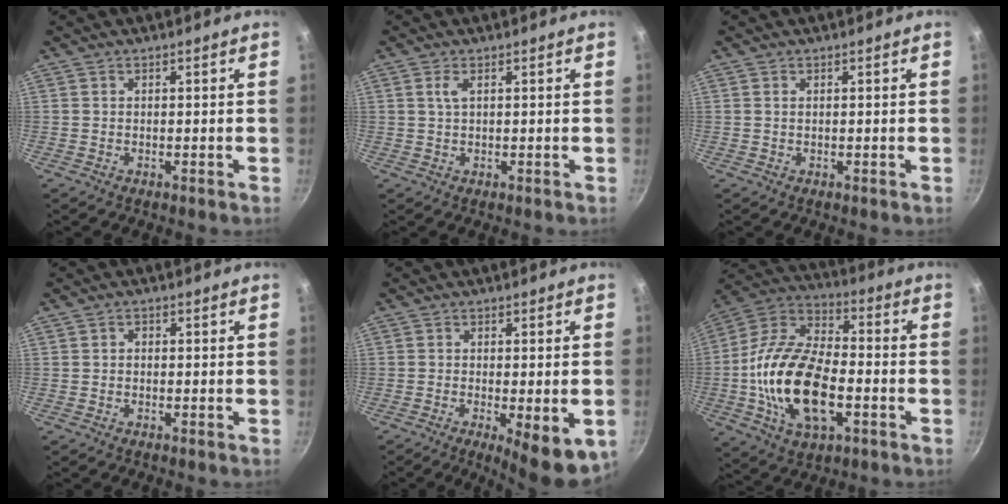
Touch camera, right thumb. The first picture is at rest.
{"total": 1.8, "force": [0.6, 0.7, 1.5], "torque": [-0.031, -0.001, 0.014]}
{"total": 0.6, "force": [0.2, 0.3, 0.4], "torque": [-0.008, 0.001, 0.003]}
{"total": 1.0, "force": [-0.1, 0.8, 0.5], "torque": [-0.009, 0.006, -0.002]}
{"total": 8.6, "force": [-2.0, 2.3, 8.0], "torque": [-0.102, -0.012, -0.018]}
{"total": 22.1, "force": [-4.5, 12.0, 18.0], "torque": [-0.331, 0.032, -0.091]}